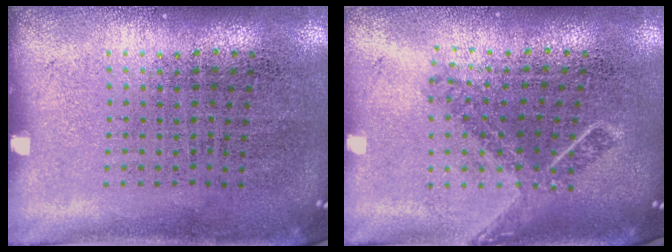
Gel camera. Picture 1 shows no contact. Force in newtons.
{"total": 1.8, "press": 1.3, "slide": 1.2}